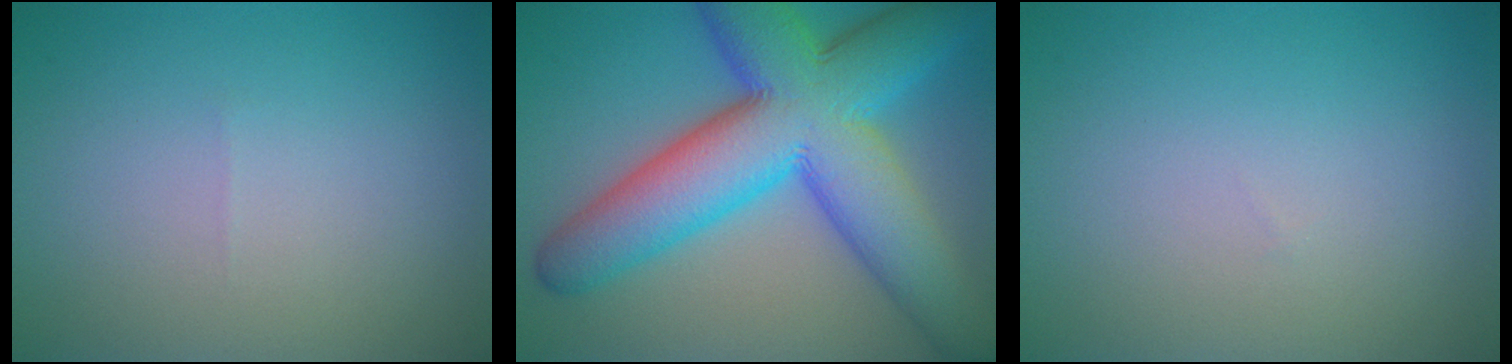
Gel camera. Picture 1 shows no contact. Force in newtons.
{"total": 14.1, "press": 14.1, "slide": 0.4}
{"total": 0.0}